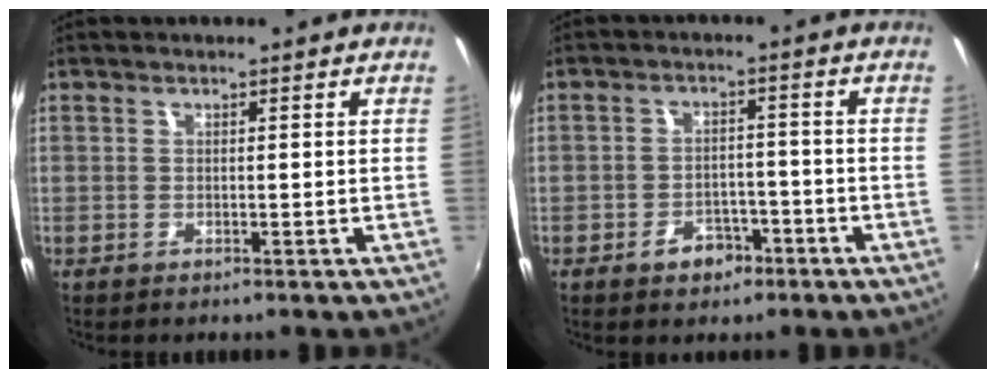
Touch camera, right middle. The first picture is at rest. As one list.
[{"total": 5.0, "force": [-3.1, 3.4, 2.0], "torque": [-0.045, 0.007, -0.036]}]